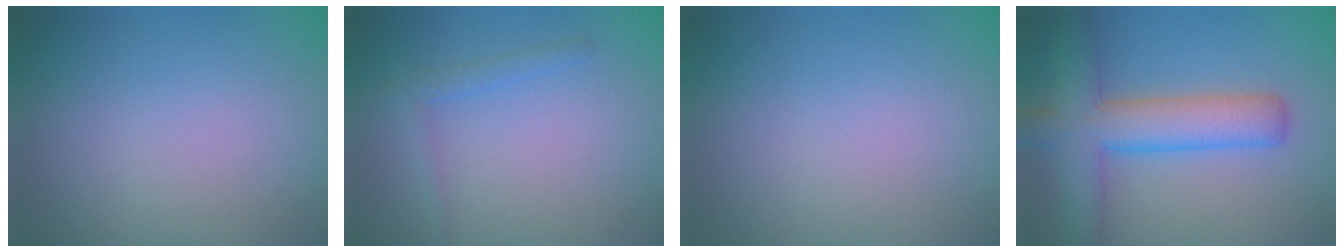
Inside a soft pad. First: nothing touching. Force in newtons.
{"total": 1.3, "press": 1.3, "slide": 0.1}
{"total": 0.0}
{"total": 6.8, "press": 6.8, "slide": 0.4}